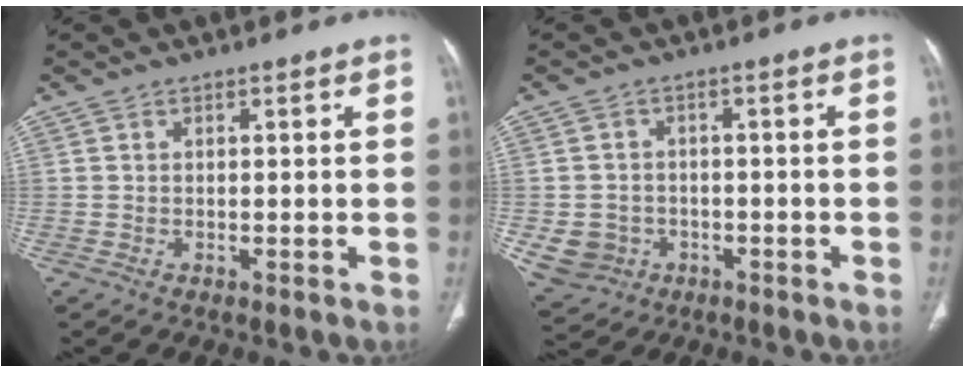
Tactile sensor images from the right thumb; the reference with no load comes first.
{"total": 6.7, "force": [-1.9, 6.1, 1.9], "torque": [-0.030, 0.014, -0.020]}